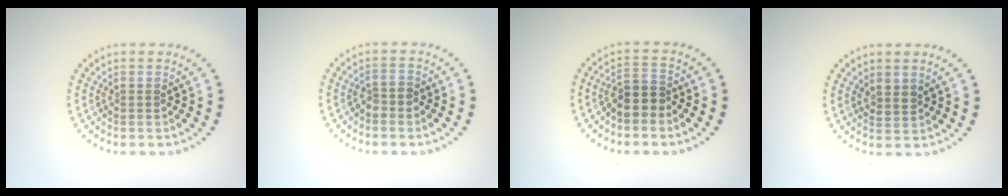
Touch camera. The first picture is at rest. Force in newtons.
{"total": 1.5, "press": 1.3, "slide": 0.8}
{"total": 2.3, "press": 1.9, "slide": 1.2}
{"total": 1.4, "press": 1.2, "slide": 0.8}